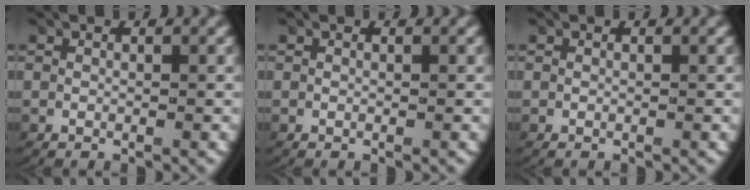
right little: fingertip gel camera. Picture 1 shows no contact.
{"total": 0.0}
{"total": 0.0}